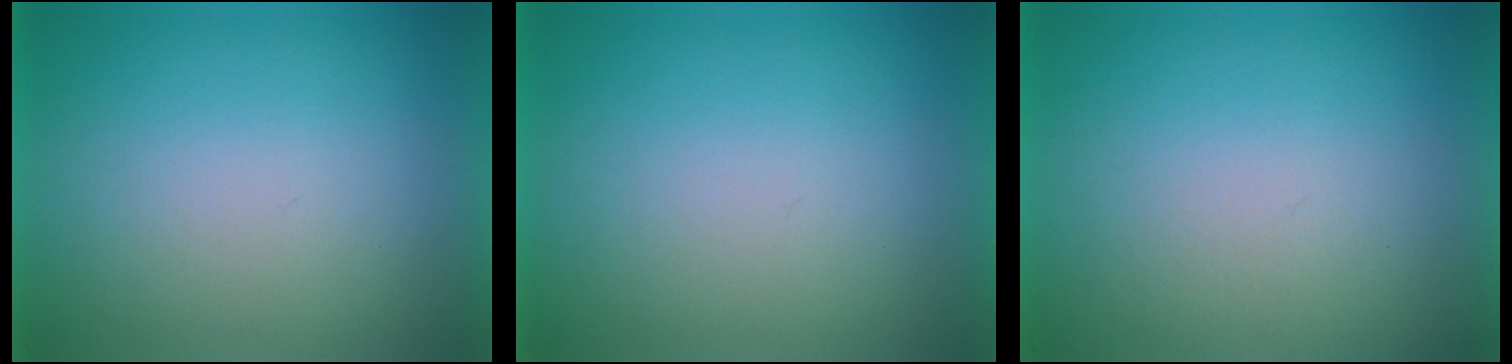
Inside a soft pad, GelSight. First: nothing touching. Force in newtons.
{"total": 0.0}
{"total": 2.0}